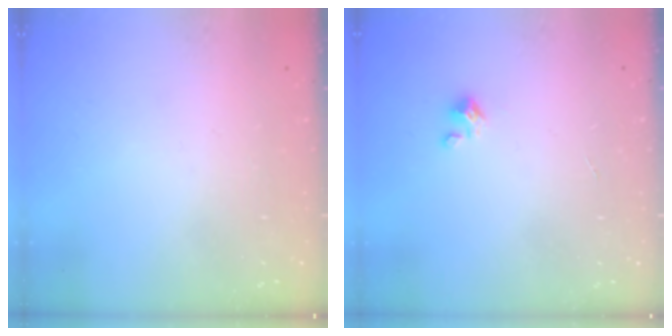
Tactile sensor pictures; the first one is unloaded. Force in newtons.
{"total": 1.5, "press": 1.5, "slide": 0.1}